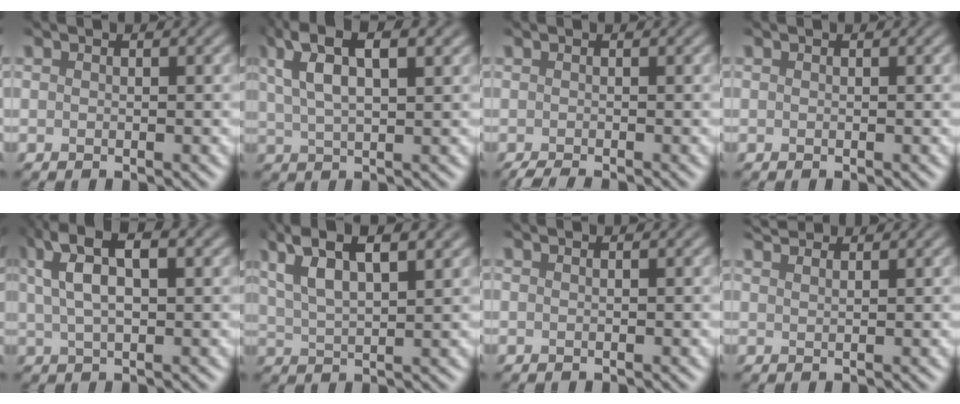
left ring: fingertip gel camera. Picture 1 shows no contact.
{"total": 7.4, "force": [3.5, 2.6, 5.9], "torque": [-0.117, 0.021, 0.063]}
{"total": 1.2, "force": [-1.0, 0.0, 0.7], "torque": [-0.014, -0.001, -0.018]}
{"total": 0.0}
{"total": 7.2, "force": [2.8, 2.8, 6.0], "torque": [-0.113, 0.022, 0.046]}
{"total": 6.7, "force": [3.6, 2.1, 5.3], "torque": [-0.108, 0.018, 0.067]}
{"total": 0.0}
{"total": 1.7, "force": [1.7, 0.1, 0.5], "torque": [-0.015, 0.007, 0.031]}